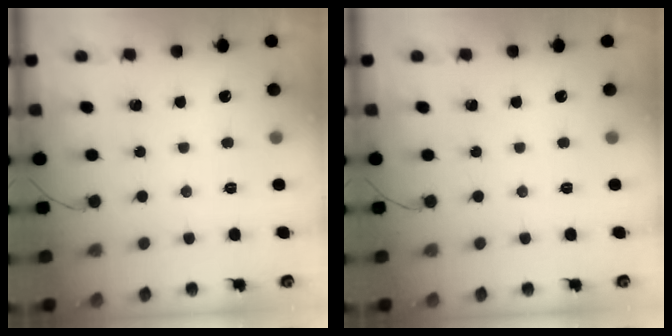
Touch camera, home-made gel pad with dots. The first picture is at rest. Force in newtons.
{"total": 0.0}